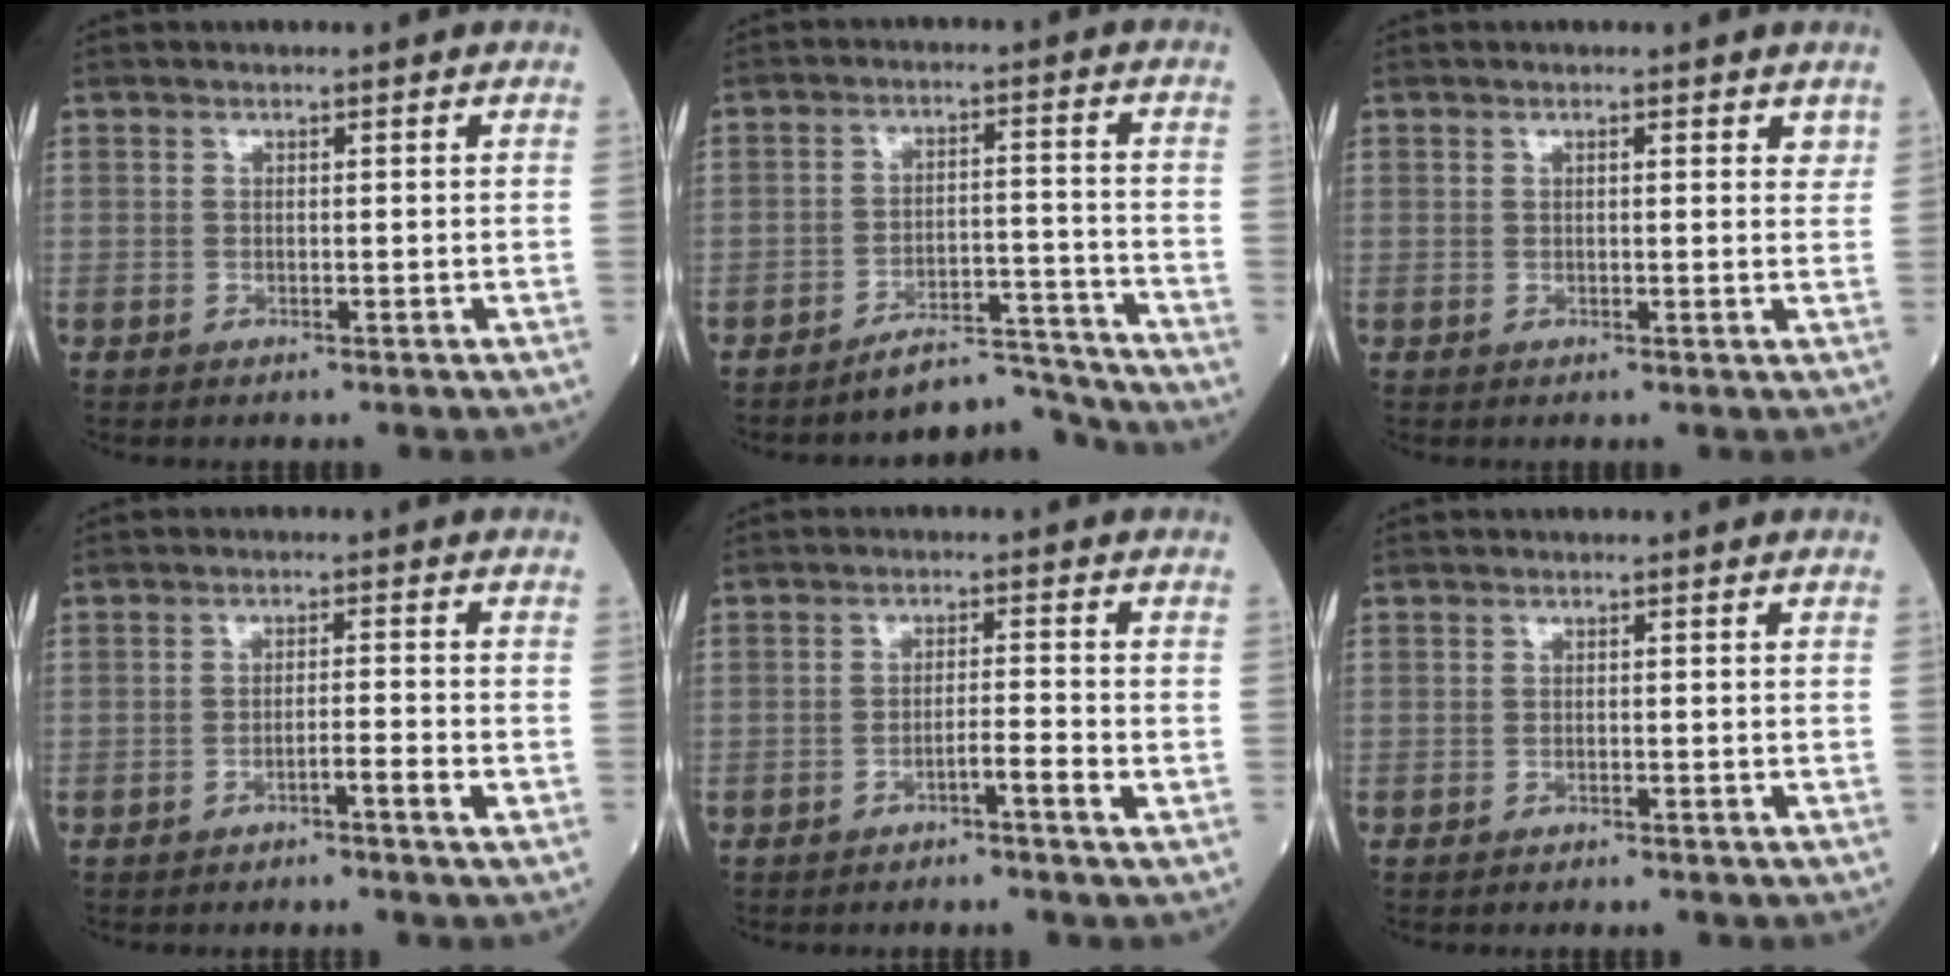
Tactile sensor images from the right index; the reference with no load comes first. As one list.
[{"total": 6.0, "force": [-6.0, 0.0, -0.7], "torque": [0.022, 0.030, -0.092]}, {"total": 2.3, "force": [1.7, 0.7, 1.4], "torque": [-0.013, 0.006, 0.021]}, {"total": 2.5, "force": [-1.5, -0.4, 1.9], "torque": [-0.029, 0.002, -0.026]}, {"total": 2.6, "force": [-1.6, -0.5, 2.0], "torque": [-0.030, 0.002, -0.029]}, {"total": 1.2, "force": [-1.1, 0.0, 0.5], "torque": [-0.010, 0.000, -0.011]}]